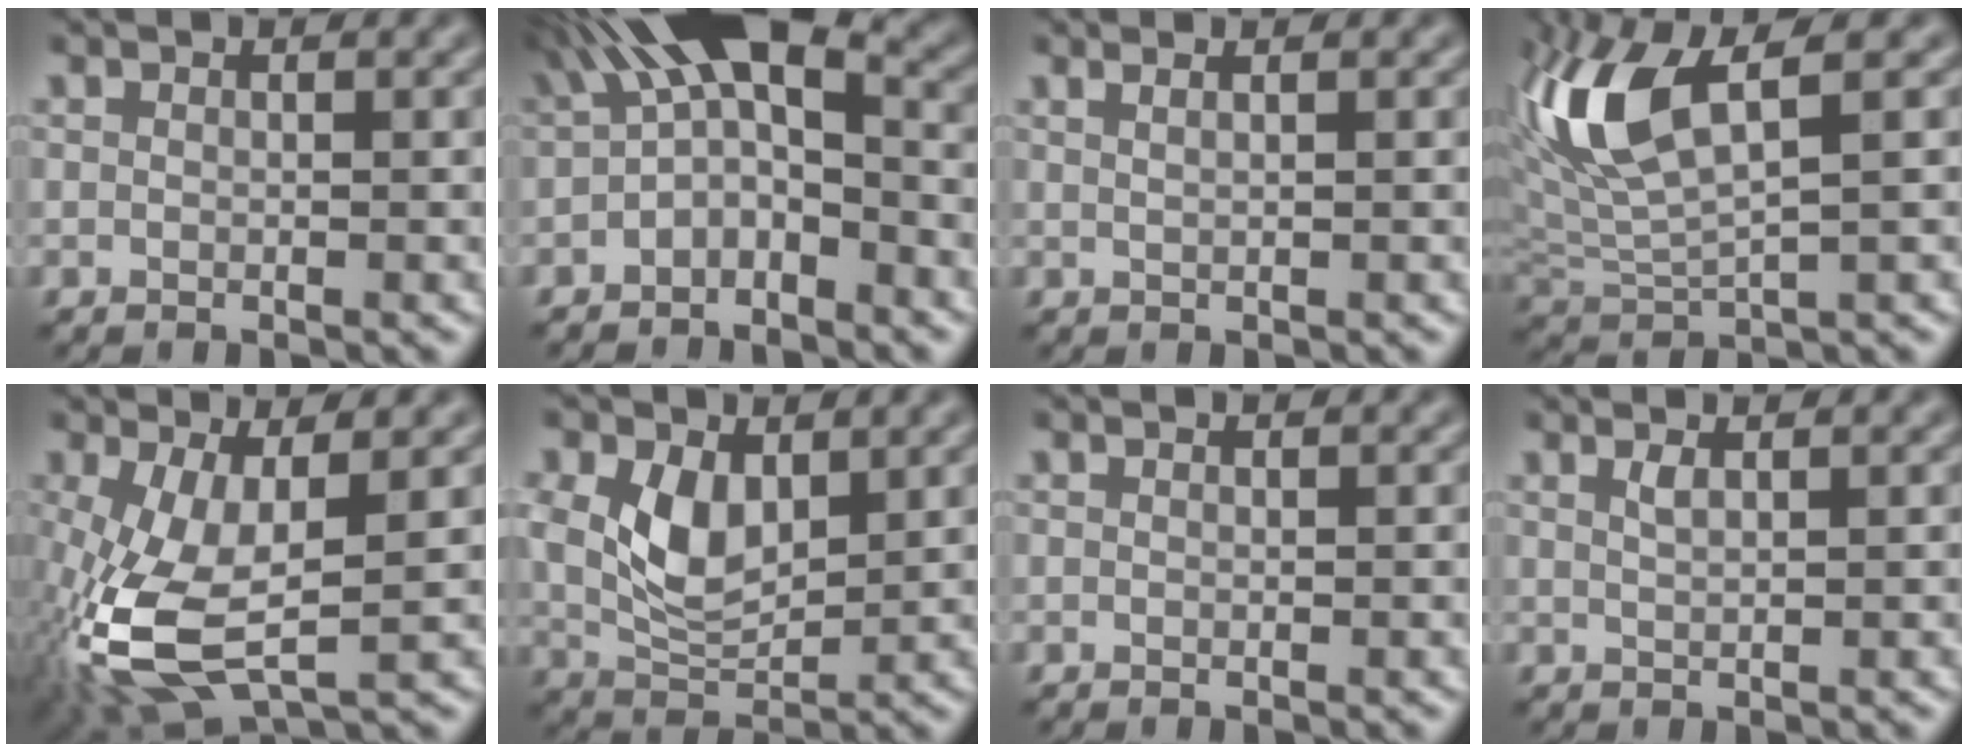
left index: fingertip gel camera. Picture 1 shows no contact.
{"total": 7.3, "force": [-0.4, 3.4, 6.5], "torque": [-0.110, 0.023, -0.027]}
{"total": 2.0, "force": [1.2, 1.0, 1.3], "torque": [-0.002, -0.003, -0.007]}
{"total": 8.2, "force": [3.6, 2.8, 6.9], "torque": [-0.158, 0.010, 0.069]}
{"total": 10.3, "force": [-2.0, 4.7, 8.9], "torque": [-0.225, -0.020, -0.034]}
{"total": 6.0, "force": [1.4, 3.7, 4.5], "torque": [-0.103, -0.002, 0.031]}
{"total": 0.0}
{"total": 1.0, "force": [0.6, 0.3, 0.8], "torque": [-0.013, 0.002, 0.009]}